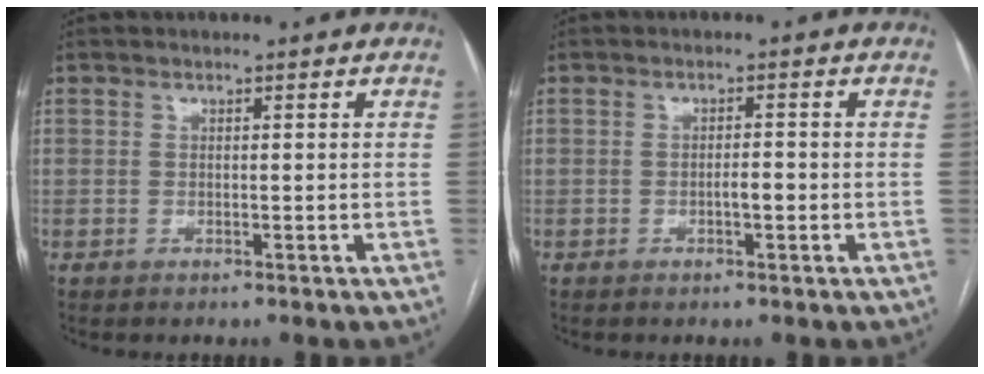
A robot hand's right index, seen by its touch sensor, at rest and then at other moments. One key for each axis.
{"total": 1.7, "fx": -0.6, "fy": 0.4, "fz": 1.5, "tx": -0.024, "ty": 0.002, "tz": -0.011}